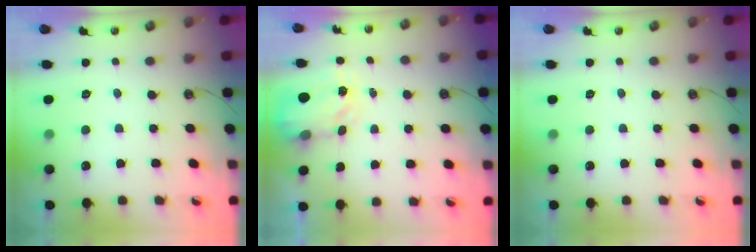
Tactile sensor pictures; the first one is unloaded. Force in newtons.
{"total": 3.8, "press": 3.7, "slide": 0.6}
{"total": 0.0}